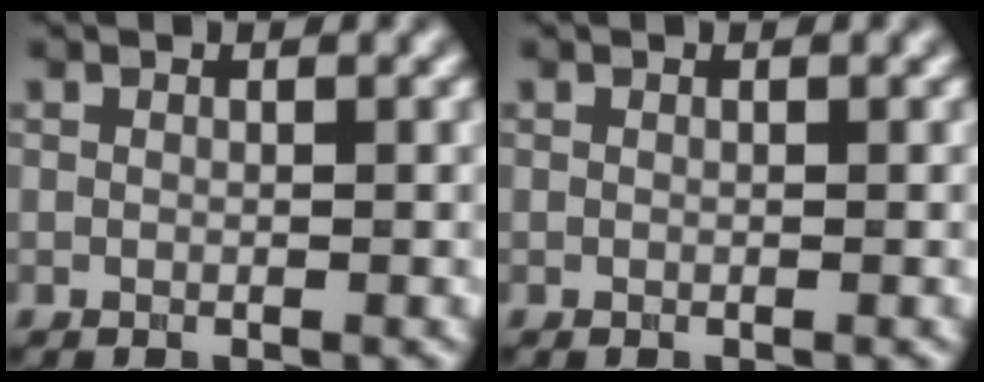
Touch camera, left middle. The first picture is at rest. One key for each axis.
{"total": 0.0}